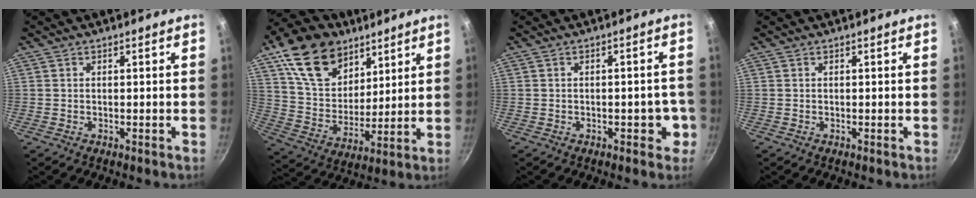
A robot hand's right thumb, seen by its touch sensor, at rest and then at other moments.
{"total": 19.6, "force": [11.0, 12.9, 9.9], "torque": [-0.139, -0.045, 0.203]}
{"total": 4.0, "force": [-1.4, 2.3, 3.0], "torque": [-0.010, 0.013, -0.019]}
{"total": 0.0}